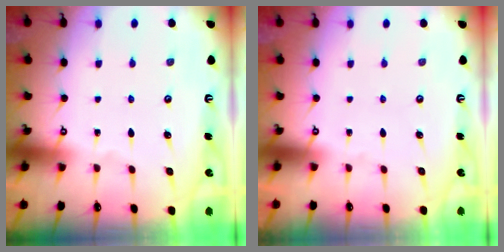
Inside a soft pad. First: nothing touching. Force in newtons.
{"total": 1.6, "press": 1.4, "slide": 0.7}